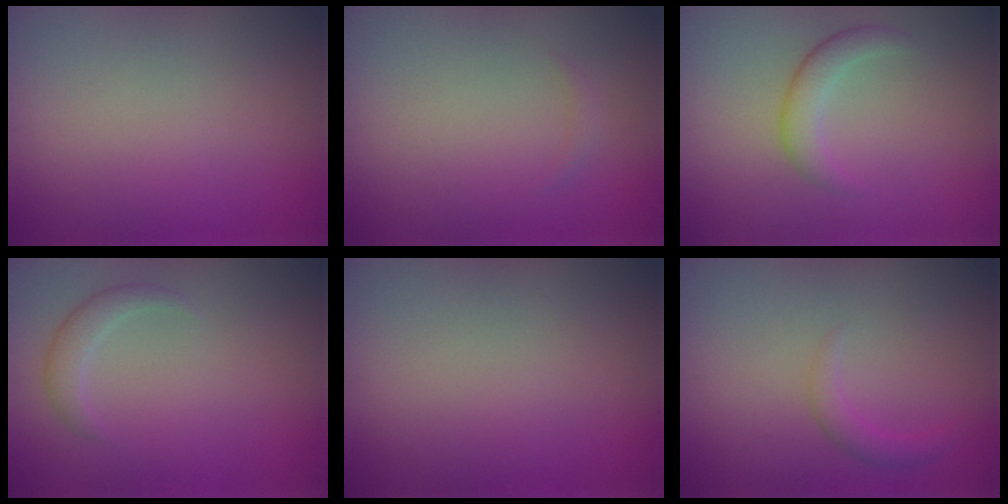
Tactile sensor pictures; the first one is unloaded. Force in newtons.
{"total": 0.5, "press": 0.5, "slide": 0.1}
{"total": 2.5, "press": 2.5, "slide": 0.0}
{"total": 1.6, "press": 1.6, "slide": 0.1}
{"total": 0.0}
{"total": 1.5, "press": 1.5, "slide": 0.0}